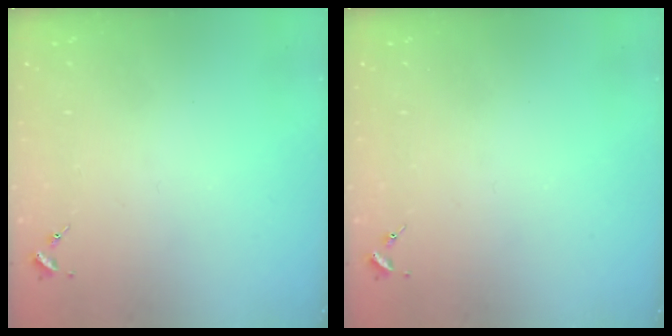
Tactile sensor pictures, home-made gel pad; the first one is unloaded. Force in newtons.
{"total": 0.0}